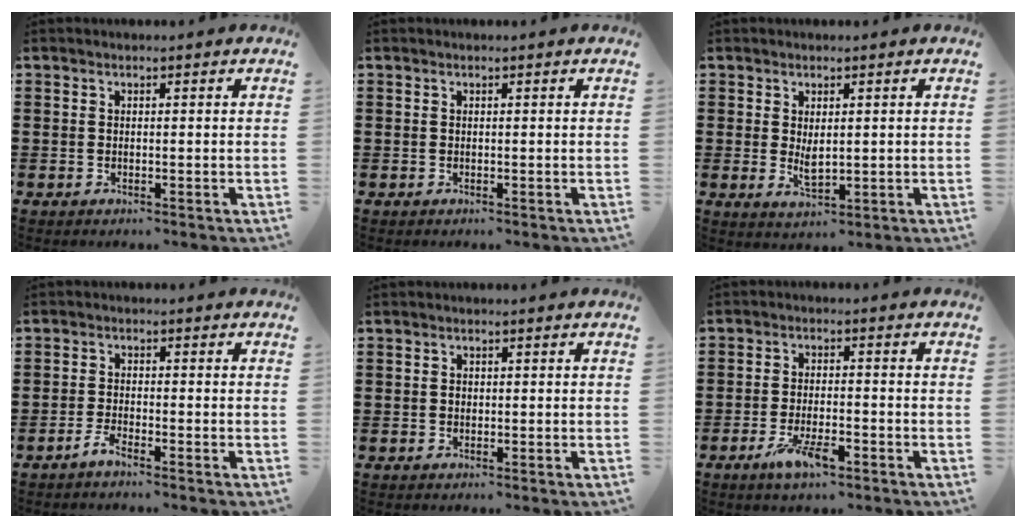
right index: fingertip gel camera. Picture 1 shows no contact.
{"total": 0.0}
{"total": 2.7, "force": [0.4, 1.3, 2.3], "torque": [-0.038, -0.001, 0.006]}
{"total": 2.0, "force": [-1.7, 0.1, 0.9], "torque": [-0.025, -0.001, -0.035]}
{"total": 0.7, "force": [0.0, 0.5, 0.4], "torque": [-0.010, 0.001, 0.000]}
{"total": 5.4, "force": [-3.0, 1.7, 4.2], "torque": [-0.078, 0.002, -0.052]}